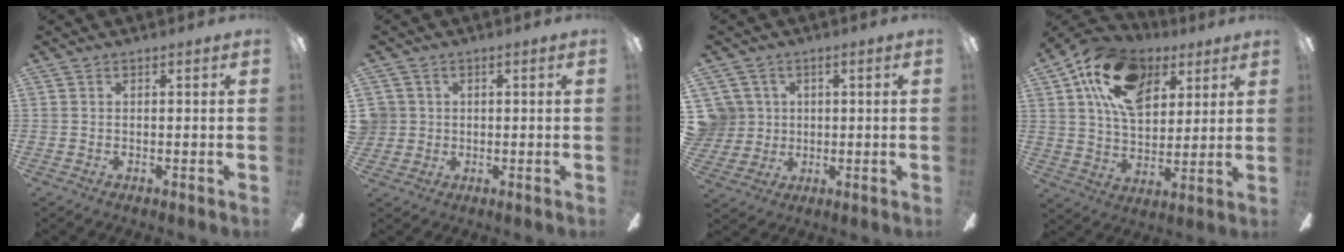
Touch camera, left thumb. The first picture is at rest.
{"total": 3.7, "force": [0.6, 3.7, 0.3], "torque": [-0.017, 0.012, 0.013]}
{"total": 7.5, "force": [1.8, 7.2, 0.7], "torque": [-0.042, 0.002, 0.039]}
{"total": 17.9, "force": [9.0, 11.0, 10.8], "torque": [-0.190, -0.012, 0.164]}